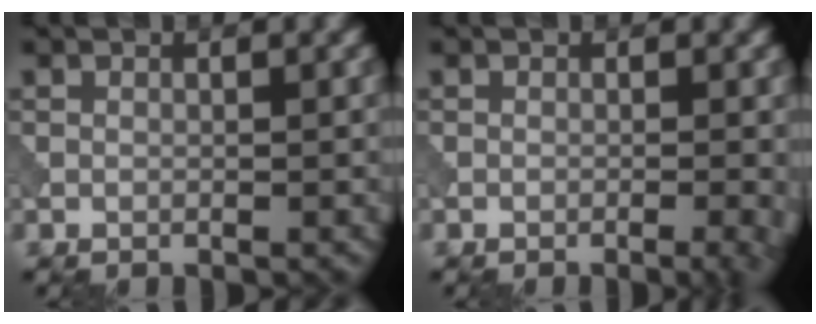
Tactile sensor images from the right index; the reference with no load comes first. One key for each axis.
{"total": 2.5, "fx": -0.7, "fy": 0.7, "fz": 2.3, "tx": -0.021, "ty": 0.002, "tz": -0.011}